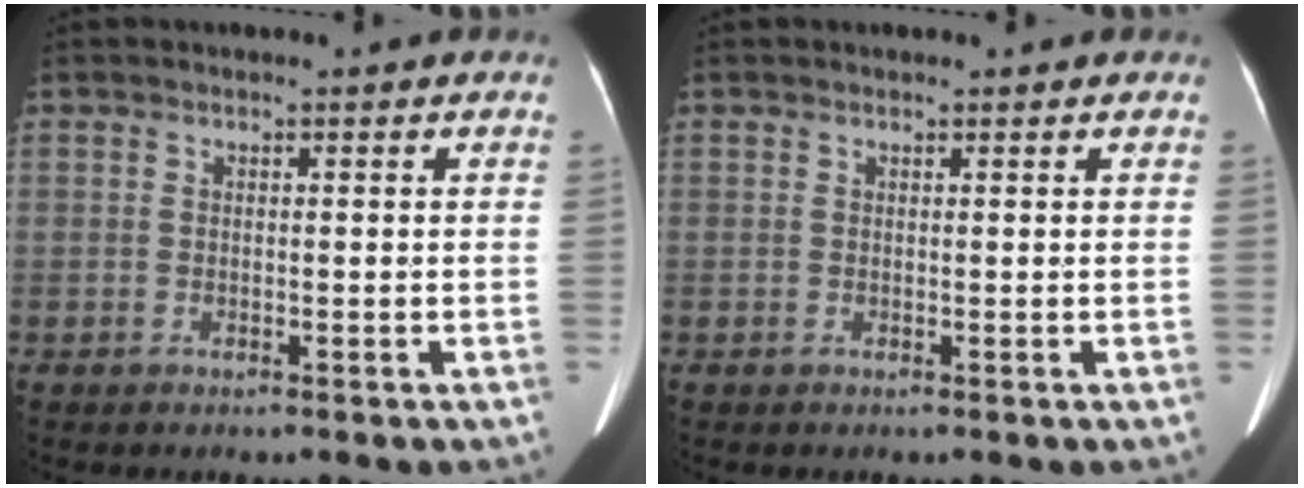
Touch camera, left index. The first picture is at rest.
{"total": 1.0, "force": [0.9, 0.2, 0.4], "torque": [-0.007, 0.000, 0.011]}